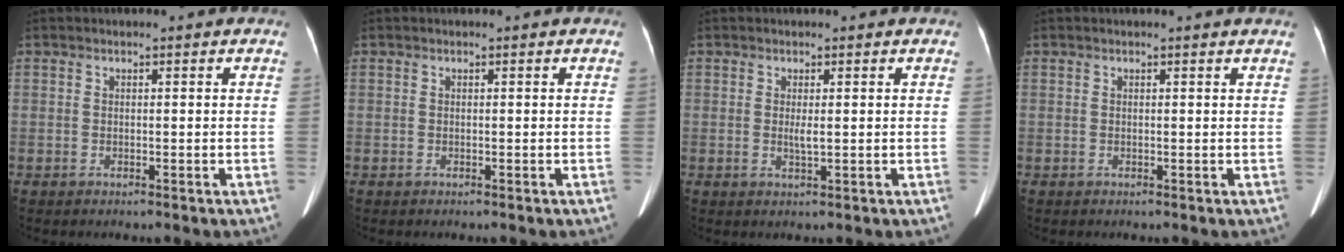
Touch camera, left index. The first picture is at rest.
{"total": 0.0}
{"total": 1.4, "force": [0.1, 0.2, 1.4], "torque": [-0.029, -0.003, 0.003]}
{"total": 1.6, "force": [1.5, -0.2, 0.5], "torque": [-0.017, 0.001, 0.014]}